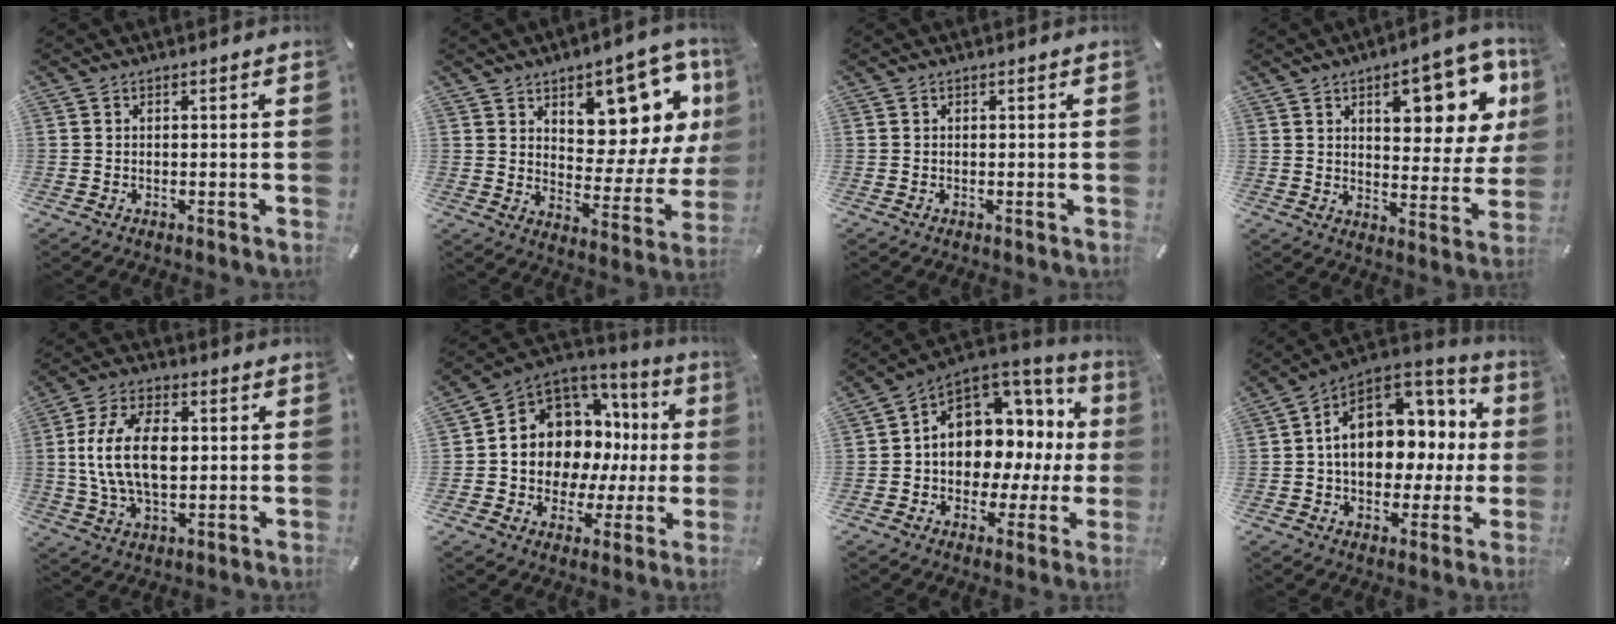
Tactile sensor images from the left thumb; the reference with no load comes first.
{"total": 12.6, "force": [8.5, 7.1, 6.0], "torque": [-0.068, -0.088, 0.148]}
{"total": 0.0}
{"total": 17.1, "force": [8.2, 7.7, 13.0], "torque": [-0.156, -0.041, 0.128]}
{"total": 14.6, "force": [1.1, 9.0, 11.5], "torque": [-0.248, 0.006, 0.017]}
{"total": 10.6, "force": [2.6, 9.5, 3.9], "torque": [-0.067, -0.053, 0.057]}
{"total": 10.8, "force": [3.2, 8.7, 5.5], "torque": [-0.082, -0.047, 0.058]}
{"total": 16.4, "force": [2.7, 12.0, 10.9], "torque": [-0.153, -0.014, 0.053]}